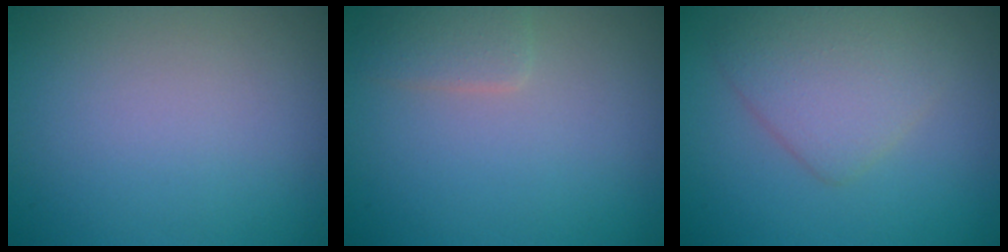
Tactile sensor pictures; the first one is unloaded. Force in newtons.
{"total": 2.0, "press": 2.0, "slide": 0.0}
{"total": 3.9, "press": 3.9, "slide": 0.1}